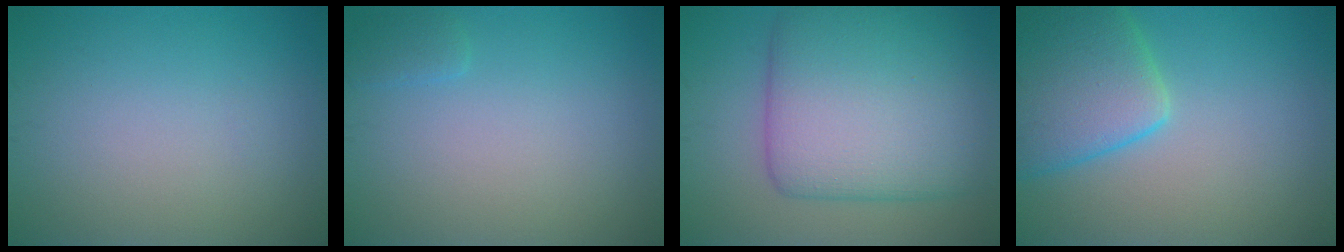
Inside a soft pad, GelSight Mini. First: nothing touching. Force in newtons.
{"total": 0.9, "press": 0.9, "slide": 0.1}
{"total": 11.1, "press": 11.1, "slide": 0.1}
{"total": 6.9, "press": 6.9, "slide": 0.5}